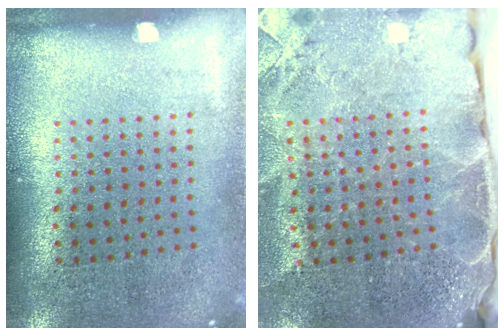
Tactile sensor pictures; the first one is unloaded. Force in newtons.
{"total": 3.9, "press": 3.2, "slide": 2.1}